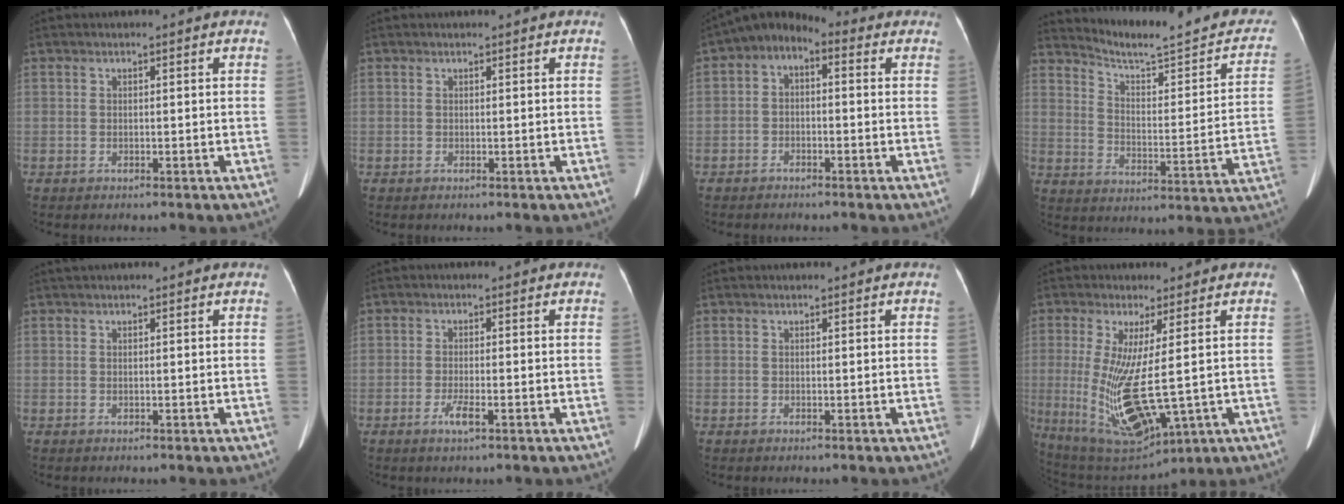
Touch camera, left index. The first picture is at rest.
{"total": 0.0}
{"total": 5.4, "force": [0.4, 3.3, 4.3], "torque": [-0.069, 0.037, 0.000]}
{"total": 19.9, "force": [18.0, 2.8, 8.1], "torque": [-0.106, -0.040, 0.233]}
{"total": 0.9, "force": [0.8, -0.1, 0.4], "torque": [-0.008, 0.019, 0.019]}
{"total": 2.1, "force": [-1.1, 0.2, 1.8], "torque": [-0.039, -0.004, -0.022]}
{"total": 0.0}
{"total": 12.7, "force": [-0.8, 2.9, 12.3], "torque": [-0.245, -0.028, 0.008]}